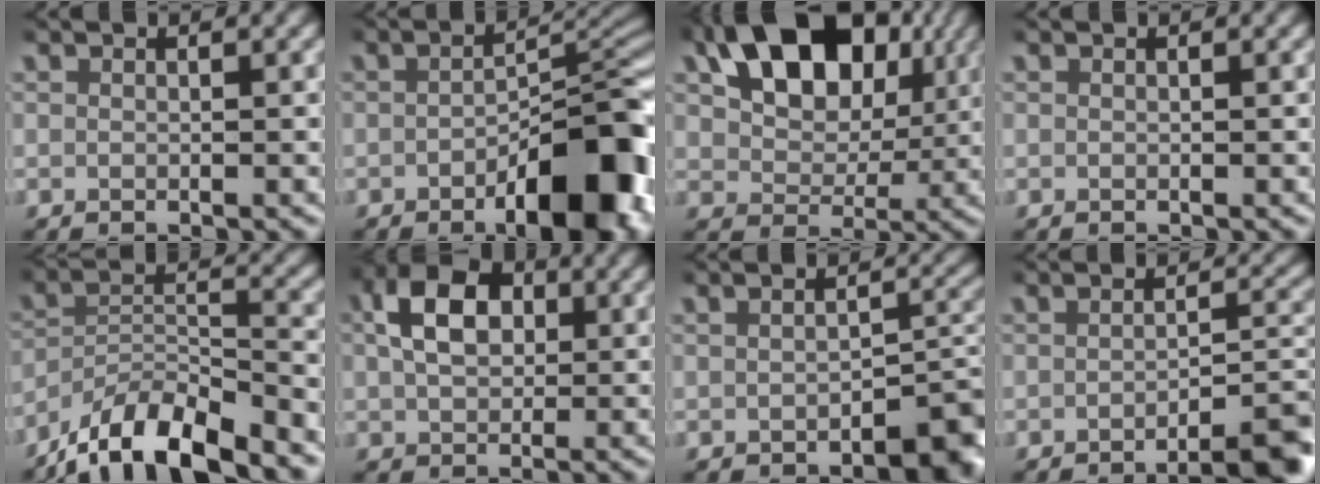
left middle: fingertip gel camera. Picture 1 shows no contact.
{"total": 9.5, "force": [-4.3, 3.5, 7.7], "torque": [-0.085, 0.009, -0.068]}
{"total": 12.3, "force": [5.8, 7.7, 7.6], "torque": [-0.134, 0.007, 0.091]}
{"total": 0.0}
{"total": 8.2, "force": [-6.2, 3.0, 4.4], "torque": [-0.062, -0.001, -0.105]}
{"total": 6.9, "force": [1.8, 4.7, 4.7], "torque": [-0.080, 0.003, 0.031]}
{"total": 4.3, "force": [-2.0, 1.9, 3.3], "torque": [-0.027, 0.002, -0.030]}
{"total": 5.3, "force": [-3.6, 1.1, 3.8], "torque": [-0.035, 0.002, -0.059]}